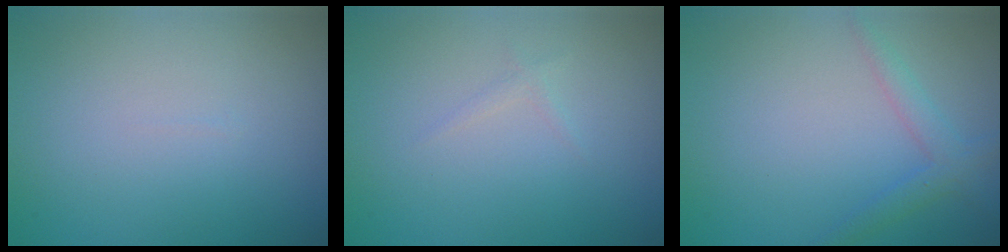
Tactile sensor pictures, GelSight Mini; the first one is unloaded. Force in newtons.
{"total": 0.6, "press": 0.6, "slide": 0.1}
{"total": 2.0, "press": 2.0, "slide": 0.1}